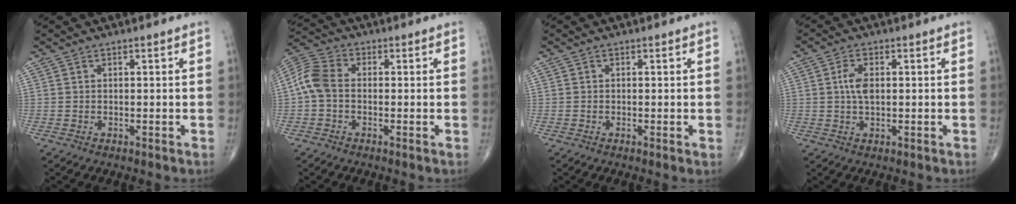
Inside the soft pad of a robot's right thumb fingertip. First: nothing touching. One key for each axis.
{"total": 6.9, "fx": -0.6, "fy": 4.7, "fz": 5.0, "tx": -0.104, "ty": 0.018, "tz": -0.027}
{"total": 0.8, "fx": -0.1, "fy": 0.1, "fz": 0.7, "tx": -0.016, "ty": -0.003, "tz": -0.004}
{"total": 4.0, "fx": 0.4, "fy": 2.1, "fz": 3.4, "tx": -0.070, "ty": 0.002, "tz": 0.006}